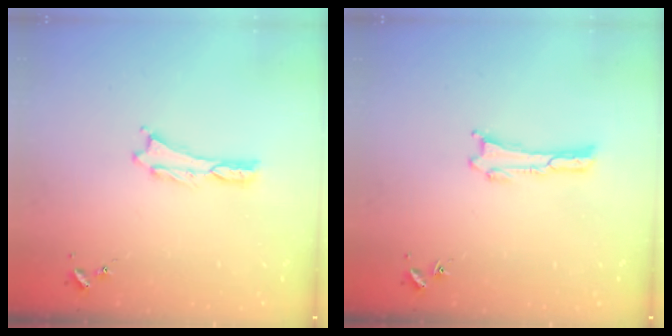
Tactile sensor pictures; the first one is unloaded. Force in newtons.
{"total": 0.0}